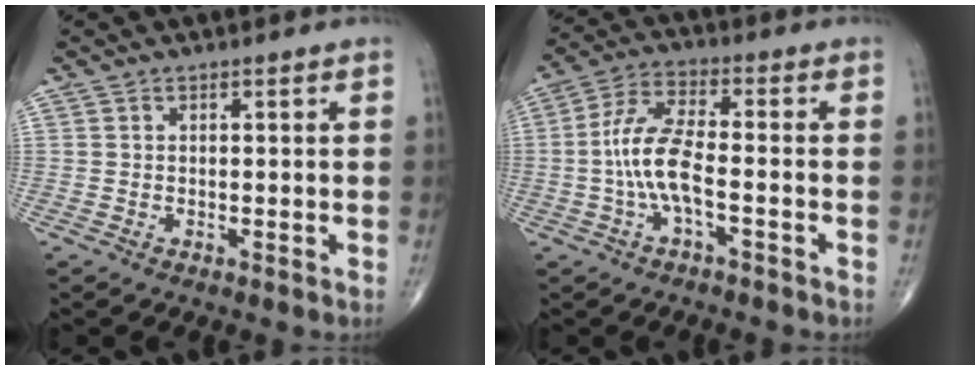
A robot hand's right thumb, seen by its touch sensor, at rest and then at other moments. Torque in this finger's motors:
{"motor_torque": [2.67, 2.33, 1.01, -0.16, 0.43]}